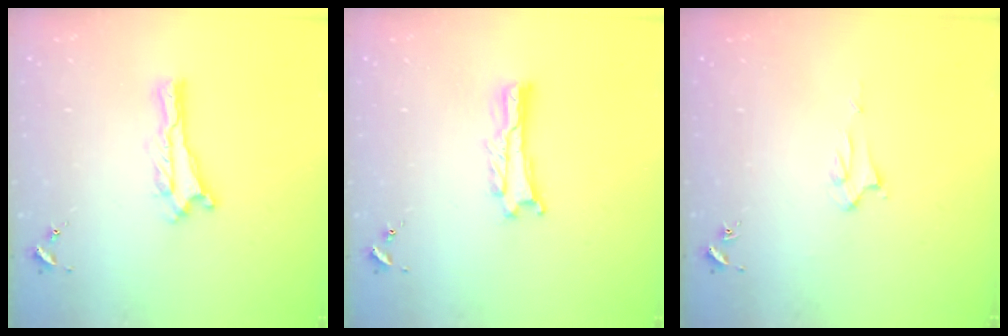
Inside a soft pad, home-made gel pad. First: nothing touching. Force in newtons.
{"total": 0.8, "press": 0.8, "slide": 0.2}
{"total": 1.9, "press": 1.9, "slide": 0.1}